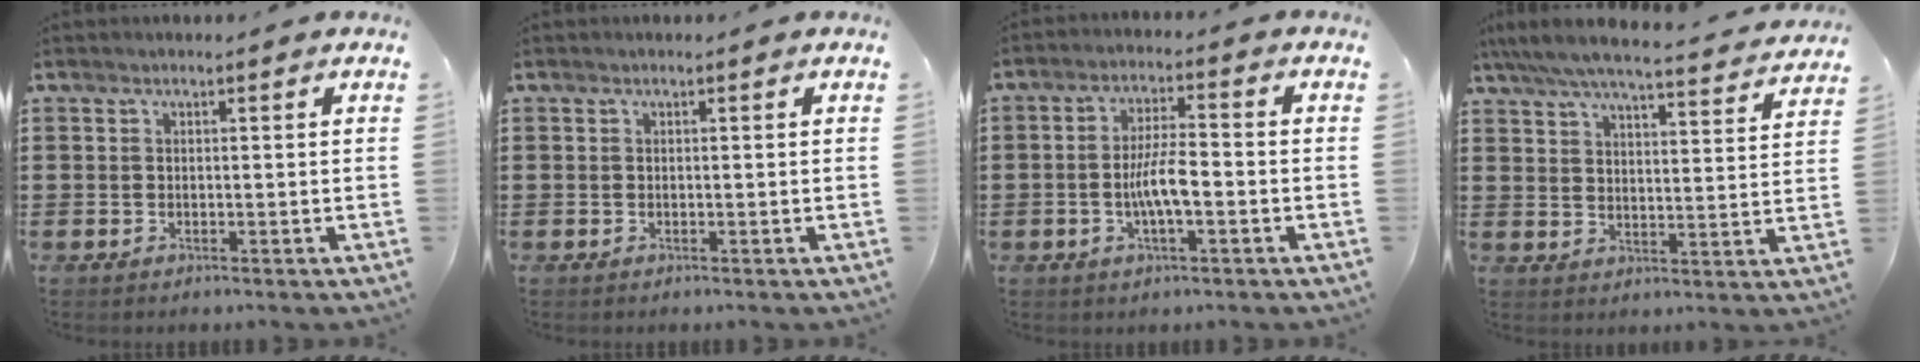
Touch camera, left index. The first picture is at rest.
{"total": 0.0}
{"total": 6.1, "force": [-1.5, 1.7, 5.7], "torque": [-0.113, 0.007, -0.032]}
{"total": 5.9, "force": [5.4, 0.0, 2.4], "torque": [-0.069, -0.037, 0.088]}